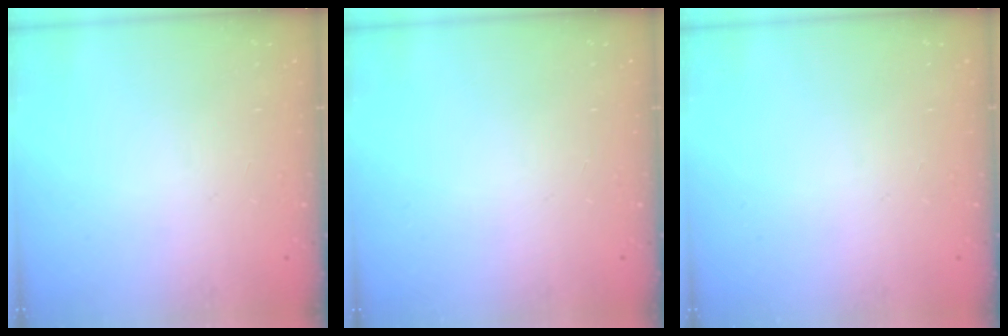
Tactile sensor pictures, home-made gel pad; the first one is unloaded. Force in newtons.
{"total": 0.0}
{"total": 0.0}